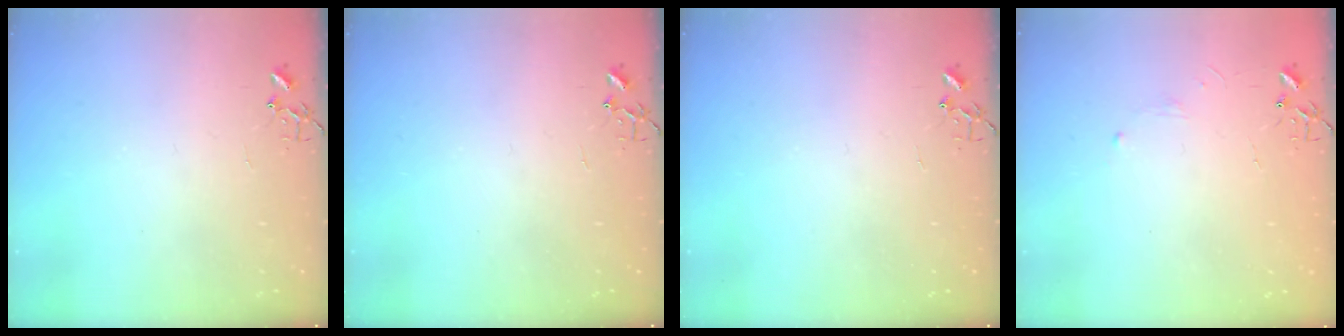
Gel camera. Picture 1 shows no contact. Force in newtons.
{"total": 0.0}
{"total": 0.0}
{"total": 2.8, "press": 2.8, "slide": 0.5}